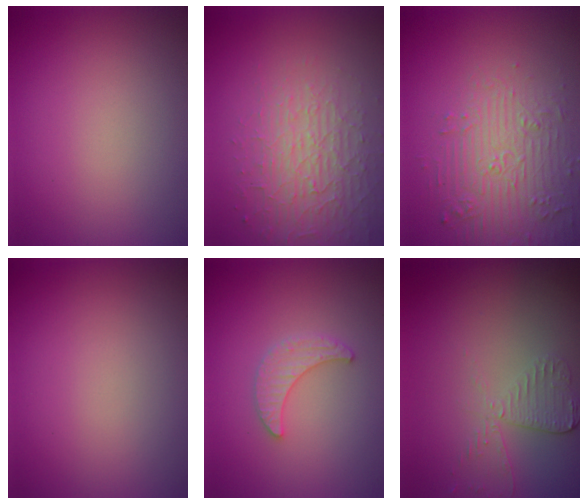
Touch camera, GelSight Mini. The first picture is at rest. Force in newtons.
{"total": 3.6, "press": 3.3, "slide": 1.6}
{"total": 4.6, "press": 4.2, "slide": 1.9}
{"total": 0.0}
{"total": 2.2, "press": 2.2, "slide": 0.5}
{"total": 2.7, "press": 2.4, "slide": 1.2}